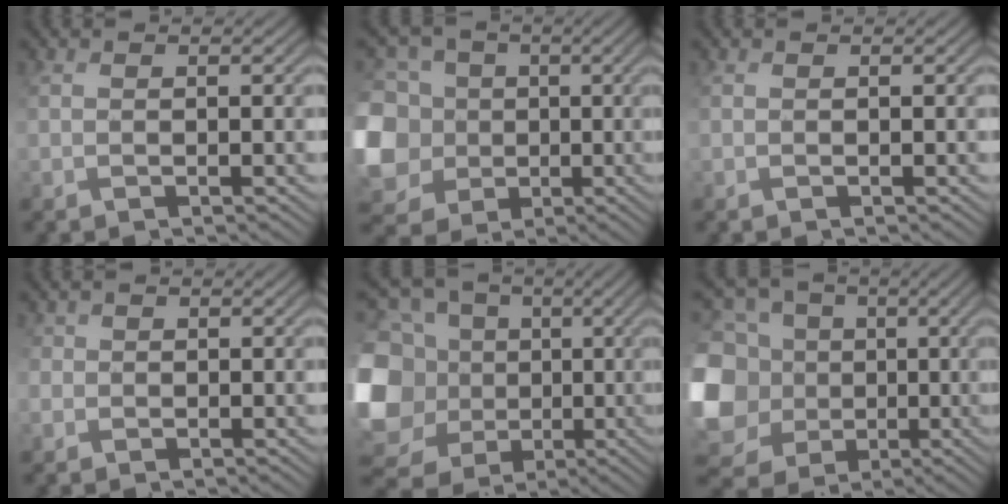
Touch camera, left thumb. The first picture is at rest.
{"total": 12.6, "force": [0.1, 11.5, 5.1], "torque": [-0.208, -0.012, -0.016]}
{"total": 0.0}
{"total": 1.4, "force": [-0.2, 1.3, -0.6], "torque": [0.004, -0.002, -0.007]}
{"total": 16.8, "force": [0.5, 15.0, 7.6], "torque": [-0.286, 0.003, 0.013]}
{"total": 14.9, "force": [0.6, 13.6, 6.3], "torque": [-0.259, -0.003, 0.000]}